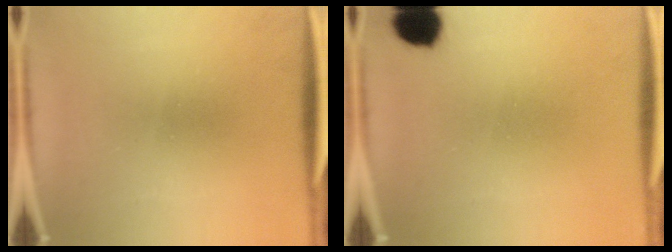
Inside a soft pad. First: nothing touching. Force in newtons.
{"total": 7.0}